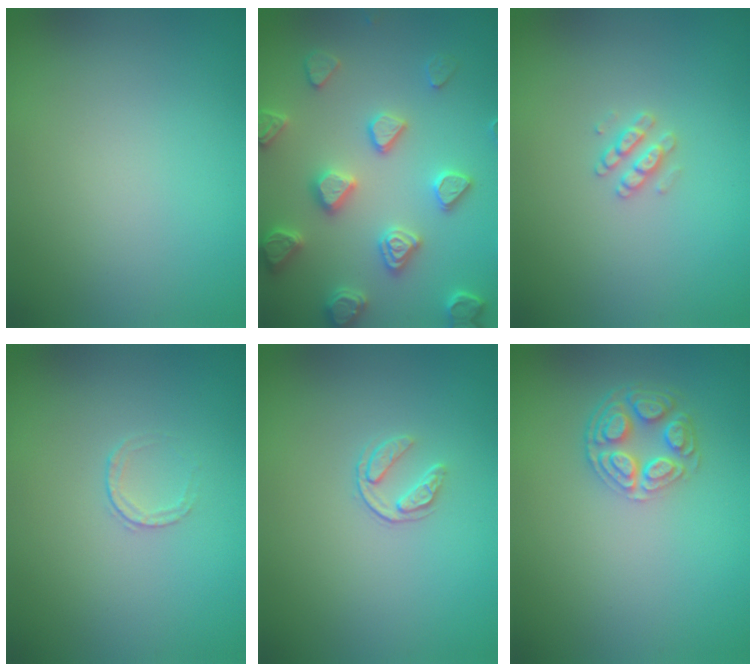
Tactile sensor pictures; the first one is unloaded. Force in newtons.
{"total": 4.7, "press": 4.7, "slide": 0.9}
{"total": 1.6, "press": 1.6, "slide": 0.3}
{"total": 0.7, "press": 0.5, "slide": 0.5}
{"total": 1.6, "press": 1.0, "slide": 1.2}
{"total": 4.2, "press": 3.2, "slide": 2.7}